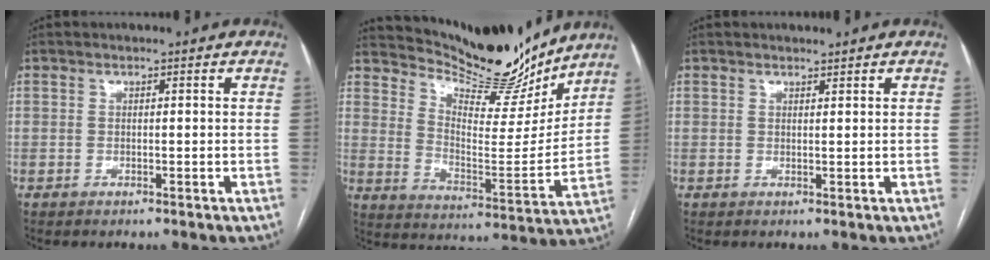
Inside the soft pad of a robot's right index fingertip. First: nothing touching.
{"total": 15.7, "force": [15.1, 2.5, 3.7], "torque": [-0.069, -0.045, 0.227]}
{"total": 0.9, "force": [0.9, 0.0, 0.2], "torque": [-0.007, 0.002, 0.016]}